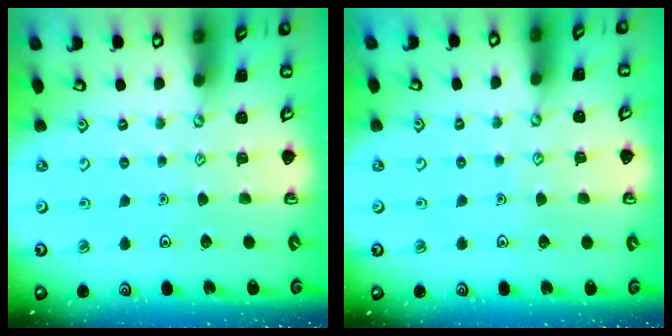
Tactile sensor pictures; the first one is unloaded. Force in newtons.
{"total": 3.3, "press": 3.3, "slide": 0.2}